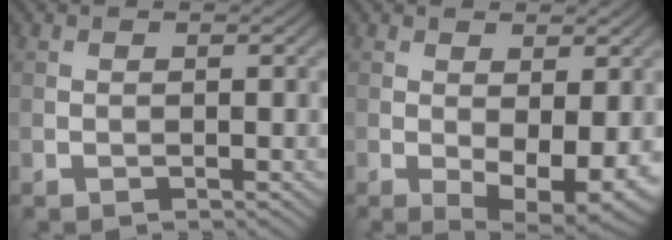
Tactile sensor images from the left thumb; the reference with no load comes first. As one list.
[{"total": 6.8, "force": [-1.5, 3.3, 5.8], "torque": [-0.099, -0.023, -0.008]}]